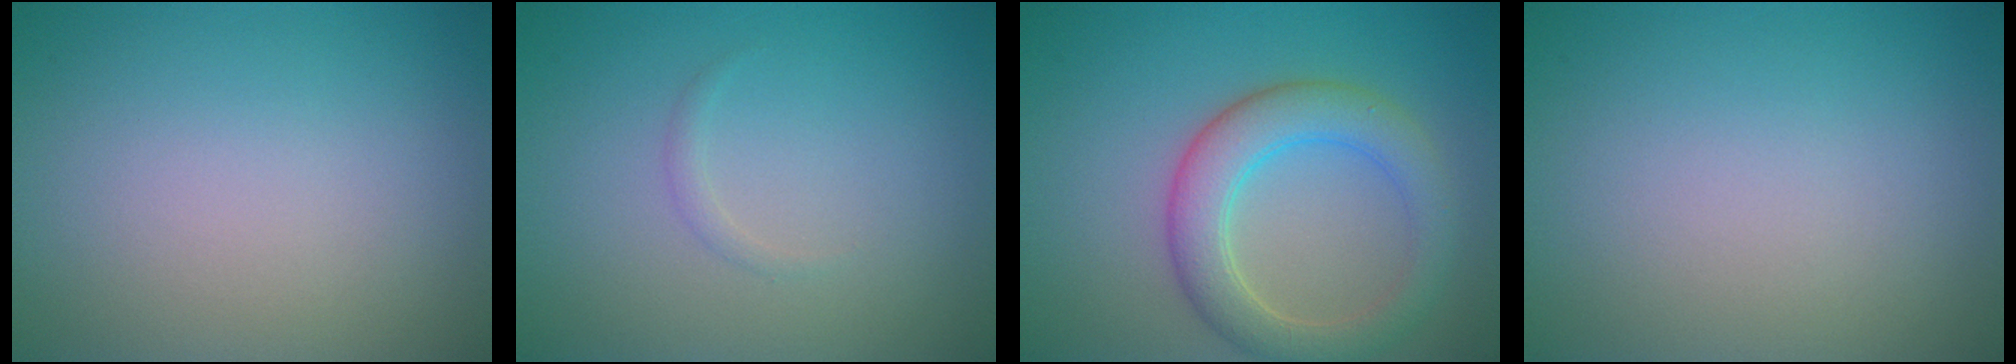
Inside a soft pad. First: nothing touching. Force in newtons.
{"total": 0.6, "press": 0.6, "slide": 0.0}
{"total": 5.0, "press": 5.0, "slide": 0.5}
{"total": 0.0}